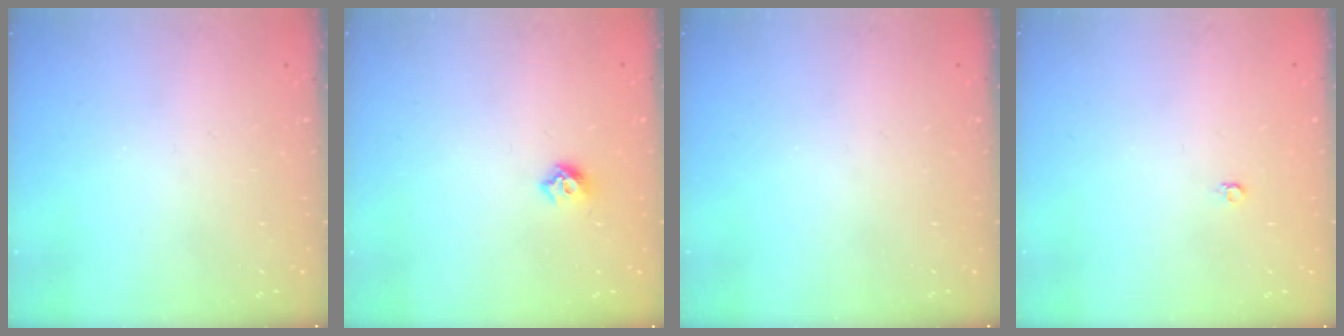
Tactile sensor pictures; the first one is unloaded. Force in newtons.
{"total": 6.0, "press": 5.9, "slide": 0.9}
{"total": 0.0}
{"total": 3.5, "press": 3.4, "slide": 0.3}